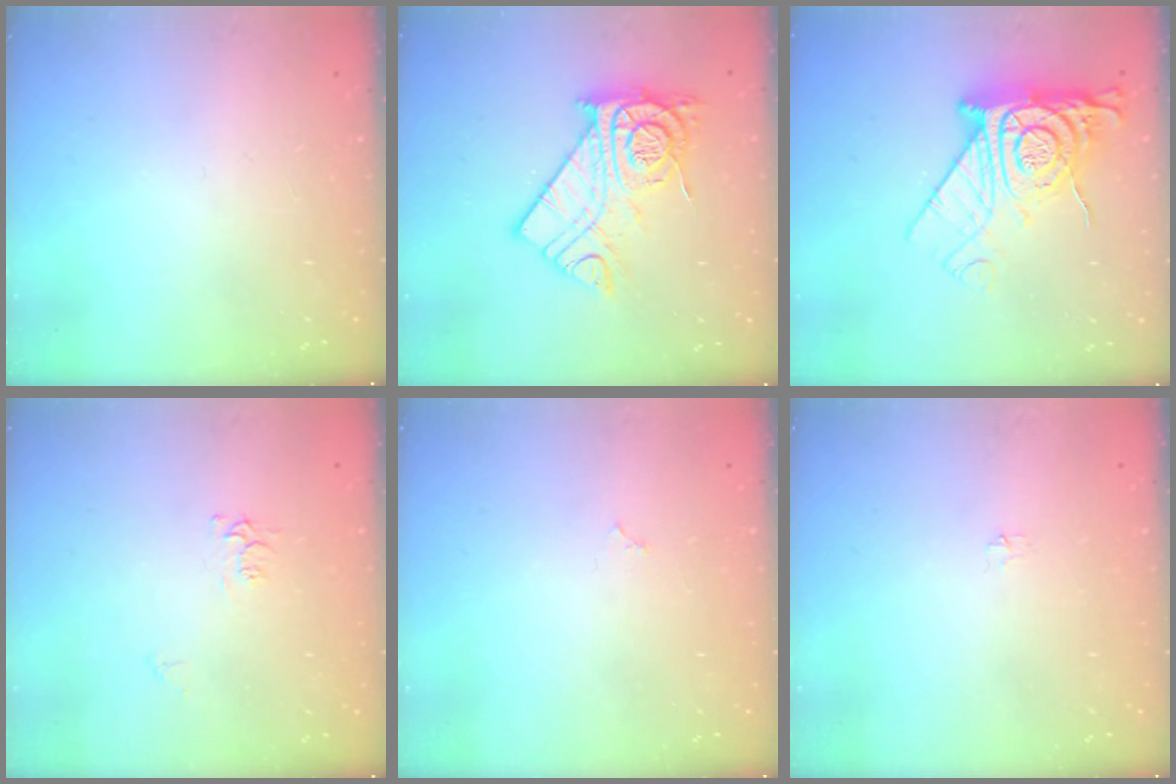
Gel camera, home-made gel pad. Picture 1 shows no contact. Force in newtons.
{"total": 14.8, "press": 14.8, "slide": 1.2}
{"total": 16.0, "press": 15.9, "slide": 1.4}
{"total": 5.0, "press": 5.0, "slide": 0.7}
{"total": 1.8, "press": 1.8, "slide": 0.3}
{"total": 3.1, "press": 3.0, "slide": 0.4}